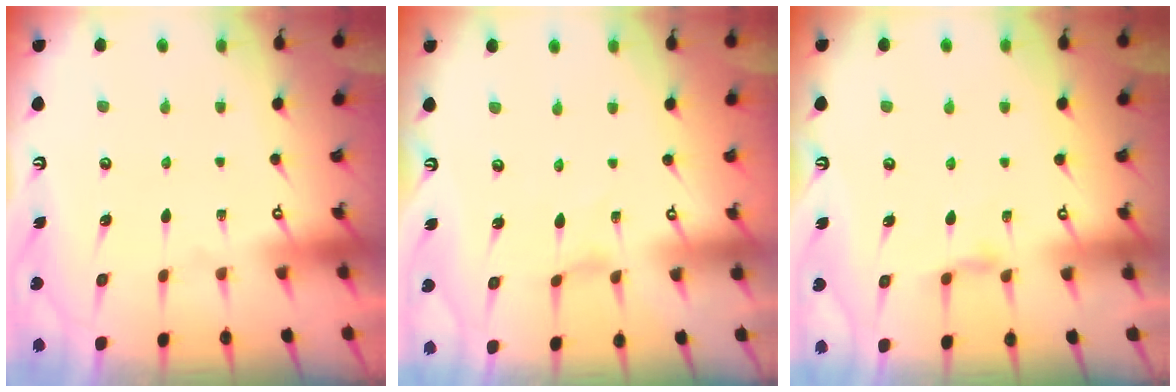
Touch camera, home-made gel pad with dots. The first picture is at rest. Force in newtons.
{"total": 0.0}
{"total": 3.5, "press": 3.4, "slide": 0.5}